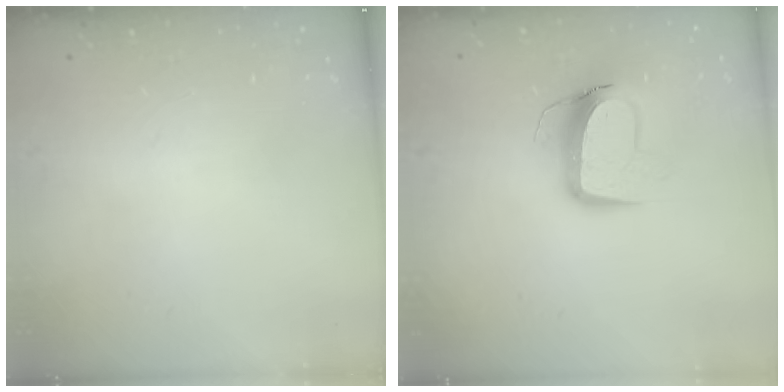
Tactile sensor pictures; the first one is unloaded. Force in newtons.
{"total": 10.9, "press": 10.8, "slide": 1.2}